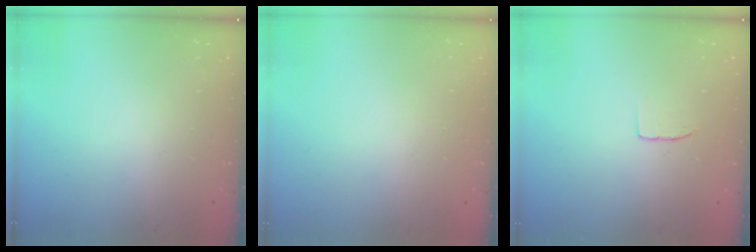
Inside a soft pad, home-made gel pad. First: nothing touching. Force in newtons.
{"total": 0.0}
{"total": 3.9, "press": 3.9, "slide": 0.3}